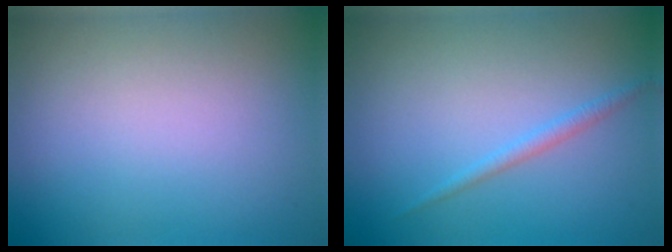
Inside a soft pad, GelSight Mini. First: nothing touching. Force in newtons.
{"total": 1.2, "press": 1.2, "slide": 0.1}